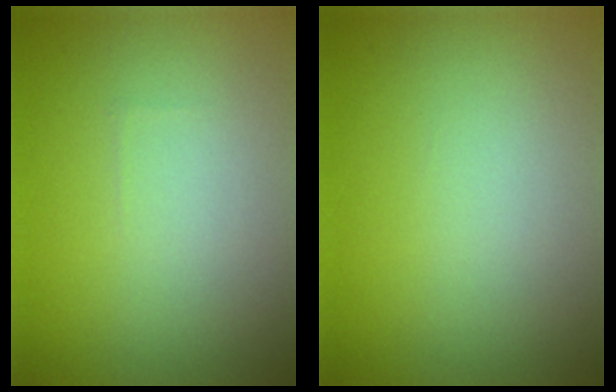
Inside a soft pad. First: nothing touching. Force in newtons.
{"total": 0.0}